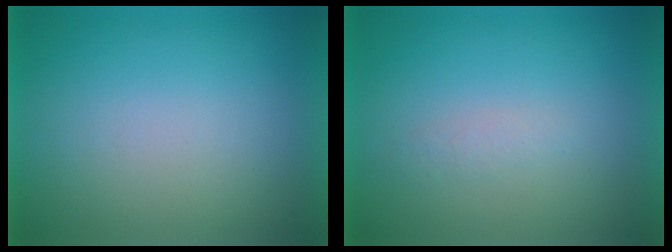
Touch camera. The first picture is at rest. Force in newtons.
{"total": 1.3}